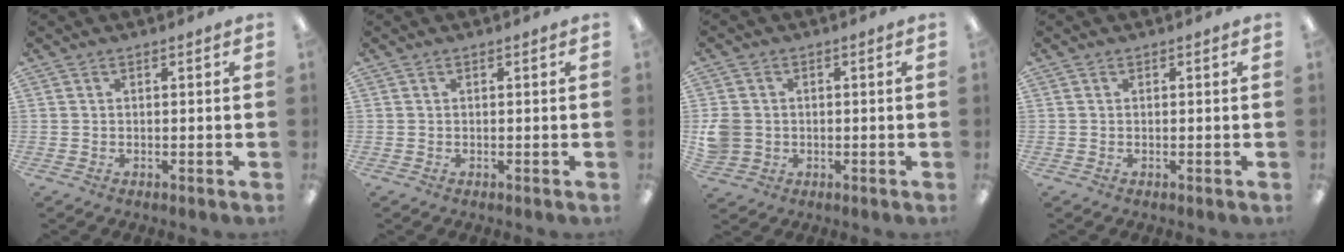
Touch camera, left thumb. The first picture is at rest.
{"total": 0.0}
{"total": 5.3, "force": [0.0, 4.9, 2.0], "torque": [-0.046, 0.007, 0.001]}
{"total": 0.0}